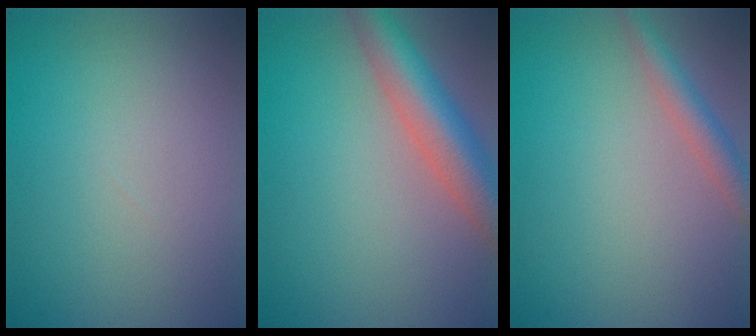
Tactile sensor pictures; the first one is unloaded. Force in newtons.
{"total": 6.7, "press": 6.7, "slide": 0.2}
{"total": 2.6, "press": 2.6, "slide": 0.2}